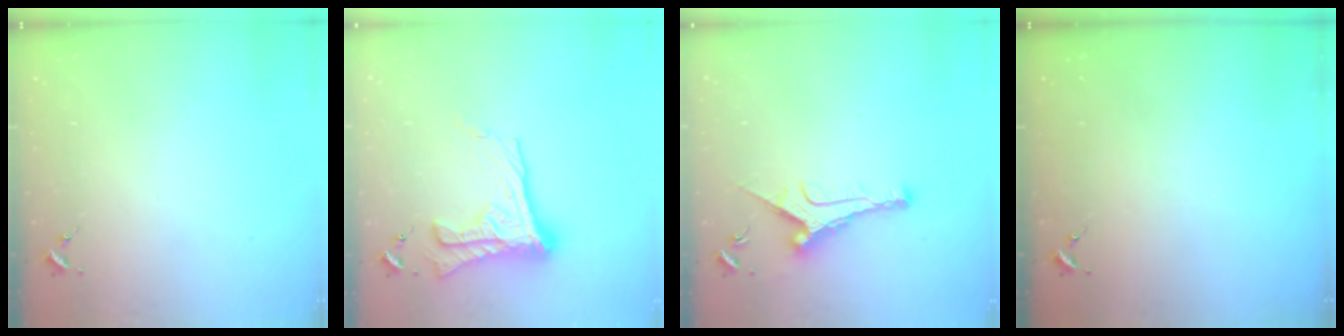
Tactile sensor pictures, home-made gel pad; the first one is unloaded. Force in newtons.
{"total": 16.4, "press": 16.3, "slide": 1.4}
{"total": 10.4, "press": 10.4, "slide": 0.4}
{"total": 0.0}